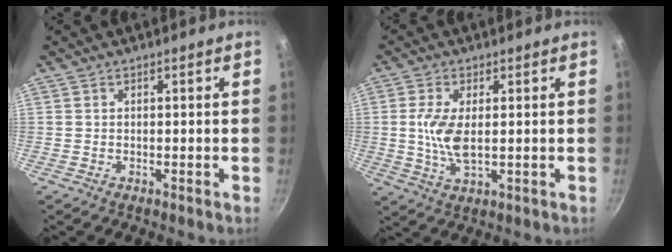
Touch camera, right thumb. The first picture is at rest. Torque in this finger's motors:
{"motor_torque": [0.88, 0.72, 0.26, 0.09, 0.32]}